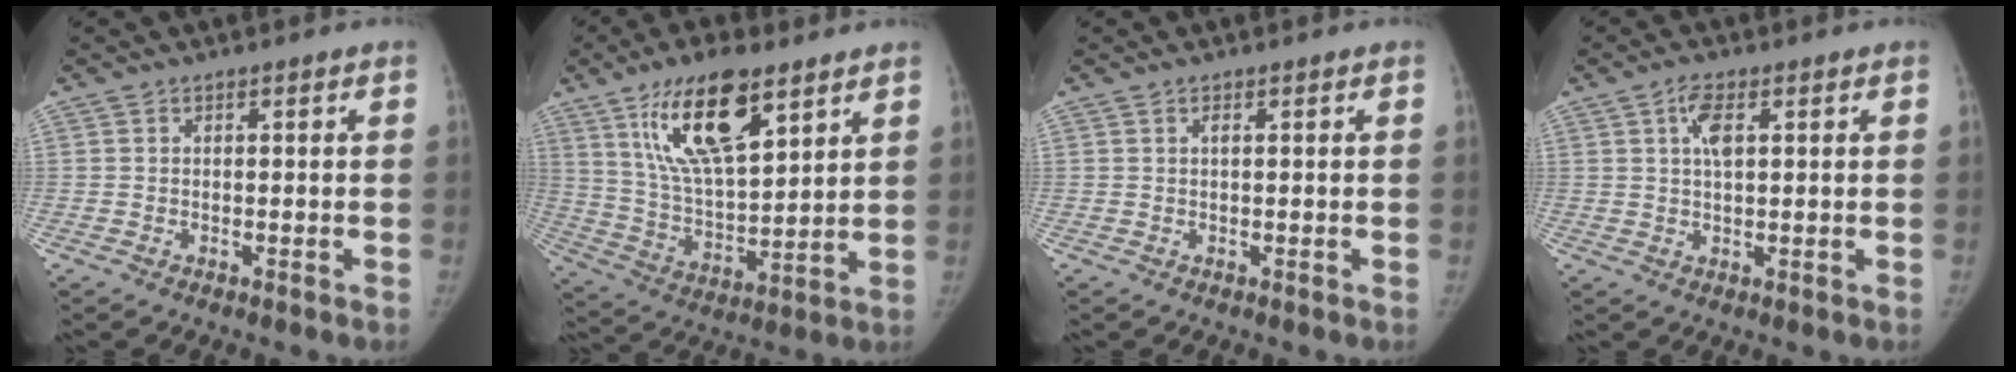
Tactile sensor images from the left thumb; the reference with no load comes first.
{"total": 18.2, "force": [9.9, 6.9, 13.6], "torque": [-0.218, -0.043, 0.186]}
{"total": 0.8, "force": [0.3, 0.2, 0.7], "torque": [-0.015, 0.003, 0.005]}
{"total": 4.3, "force": [1.5, 2.0, 3.6], "torque": [-0.063, 0.004, 0.028]}